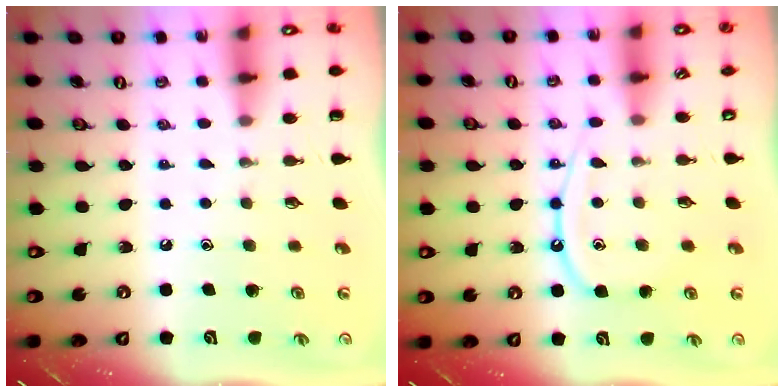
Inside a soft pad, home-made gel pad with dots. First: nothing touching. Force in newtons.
{"total": 11.4, "press": 11.4, "slide": 0.9}